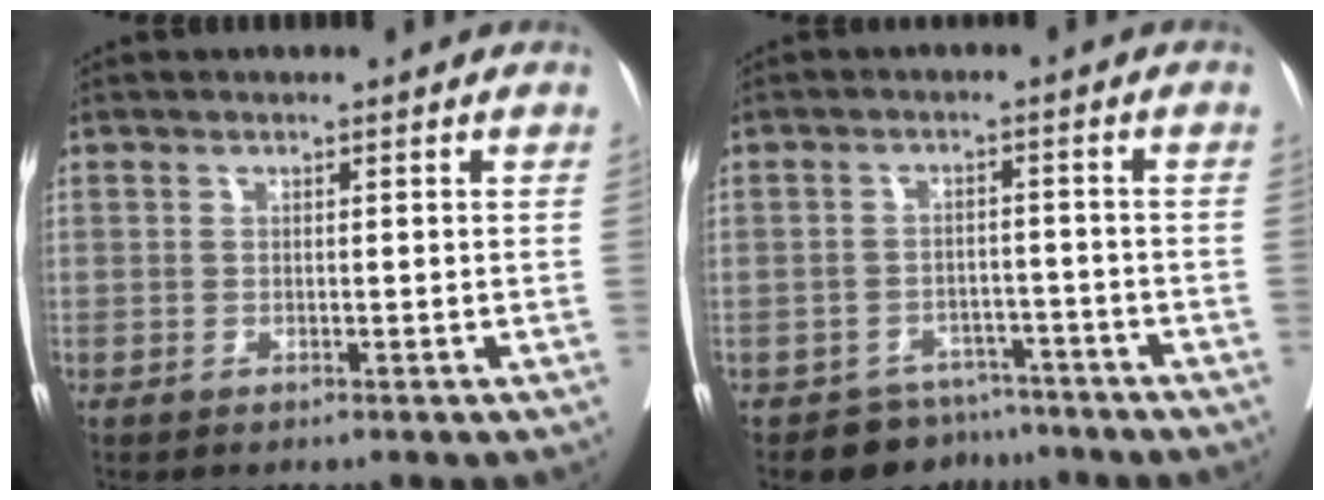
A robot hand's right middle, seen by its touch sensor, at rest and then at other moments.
{"total": 5.7, "force": [-4.9, 2.9, -0.2], "torque": [0.016, 0.015, -0.073]}